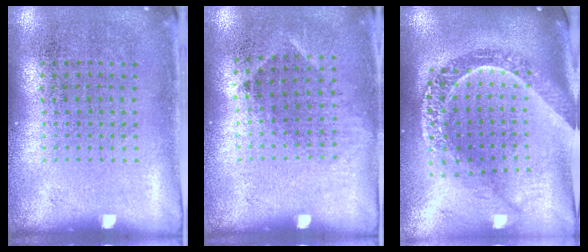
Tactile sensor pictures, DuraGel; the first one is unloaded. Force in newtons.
{"total": 1.1, "press": 0.9, "slide": 0.7}
{"total": 2.7, "press": 2.2, "slide": 1.6}